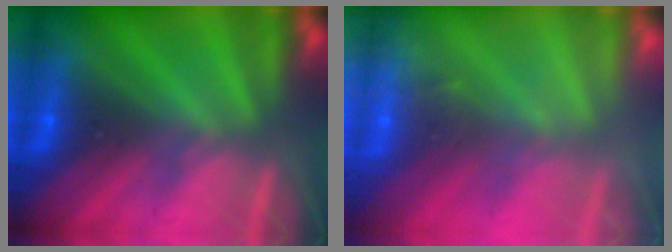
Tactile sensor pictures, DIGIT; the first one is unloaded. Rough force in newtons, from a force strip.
{"total": 2.2}